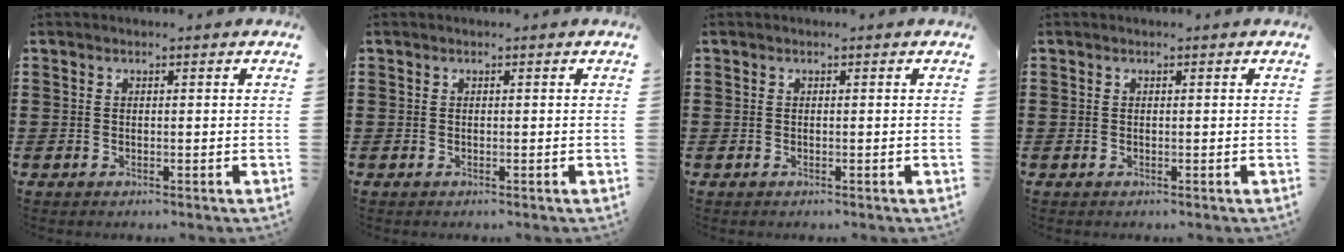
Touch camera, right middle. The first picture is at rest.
{"total": 0.0}
{"total": 0.0}
{"total": 0.0}